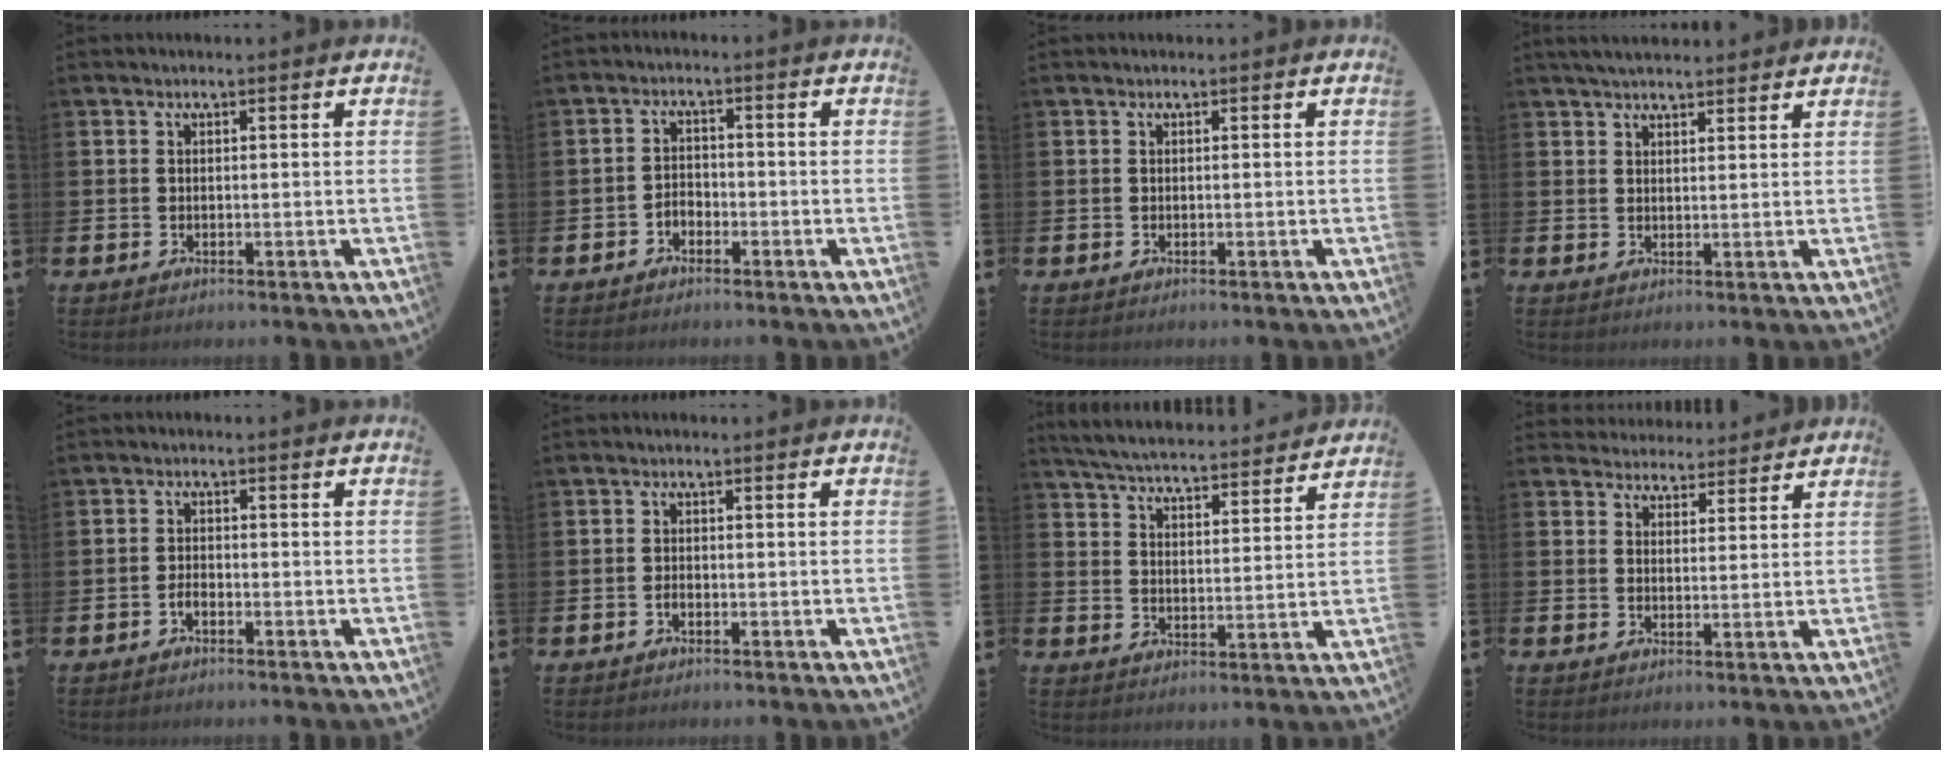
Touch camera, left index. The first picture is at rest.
{"total": 1.9, "force": [-1.6, 1.0, 0.2], "torque": [-0.012, 0.007, -0.036]}
{"total": 0.0}
{"total": 3.4, "force": [3.2, 0.6, 0.8], "torque": [-0.019, -0.008, 0.058]}
{"total": 1.3, "force": [-0.9, 0.5, 0.7], "torque": [-0.017, 0.001, -0.018]}
{"total": 0.8, "force": [-0.5, 0.4, 0.4], "torque": [-0.010, -0.001, -0.010]}
{"total": 5.8, "force": [5.7, 0.4, 0.8], "torque": [-0.041, -0.043, 0.100]}
{"total": 3.8, "force": [3.6, 1.1, -0.4], "torque": [-0.002, -0.021, 0.065]}